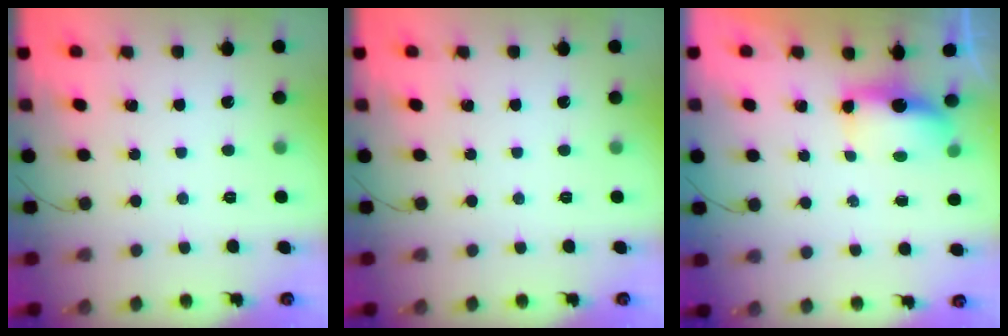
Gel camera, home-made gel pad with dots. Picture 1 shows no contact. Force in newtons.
{"total": 0.0}
{"total": 6.5, "press": 6.4, "slide": 0.4}